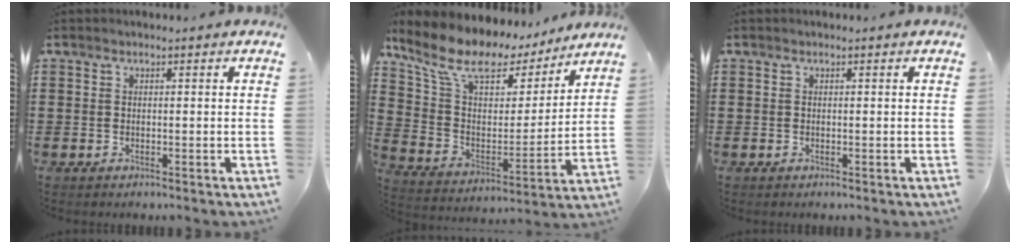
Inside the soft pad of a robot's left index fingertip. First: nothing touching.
{"total": 11.2, "force": [8.4, 4.9, 5.5], "torque": [-0.140, -0.045, 0.147]}
{"total": 0.0}